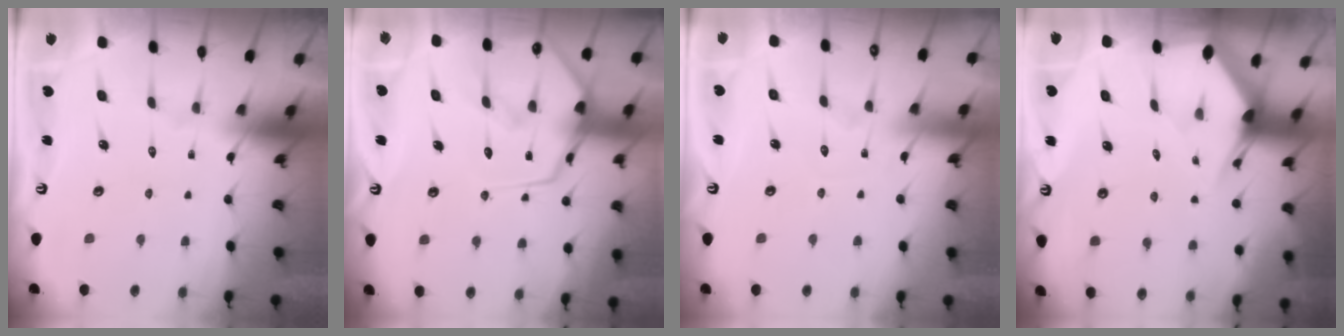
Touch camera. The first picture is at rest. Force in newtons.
{"total": 14.1, "press": 14.1, "slide": 1.2}
{"total": 5.1, "press": 5.0, "slide": 0.6}
{"total": 3.4, "press": 3.4, "slide": 0.2}